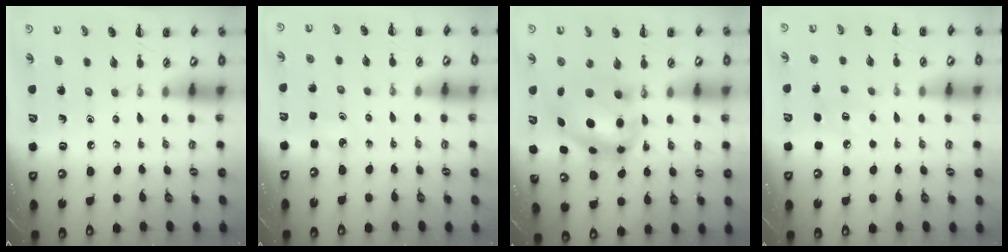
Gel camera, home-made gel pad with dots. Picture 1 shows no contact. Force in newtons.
{"total": 3.3, "press": 3.1, "slide": 1.0}
{"total": 7.9, "press": 7.7, "slide": 1.7}
{"total": 6.4, "press": 6.1, "slide": 1.8}